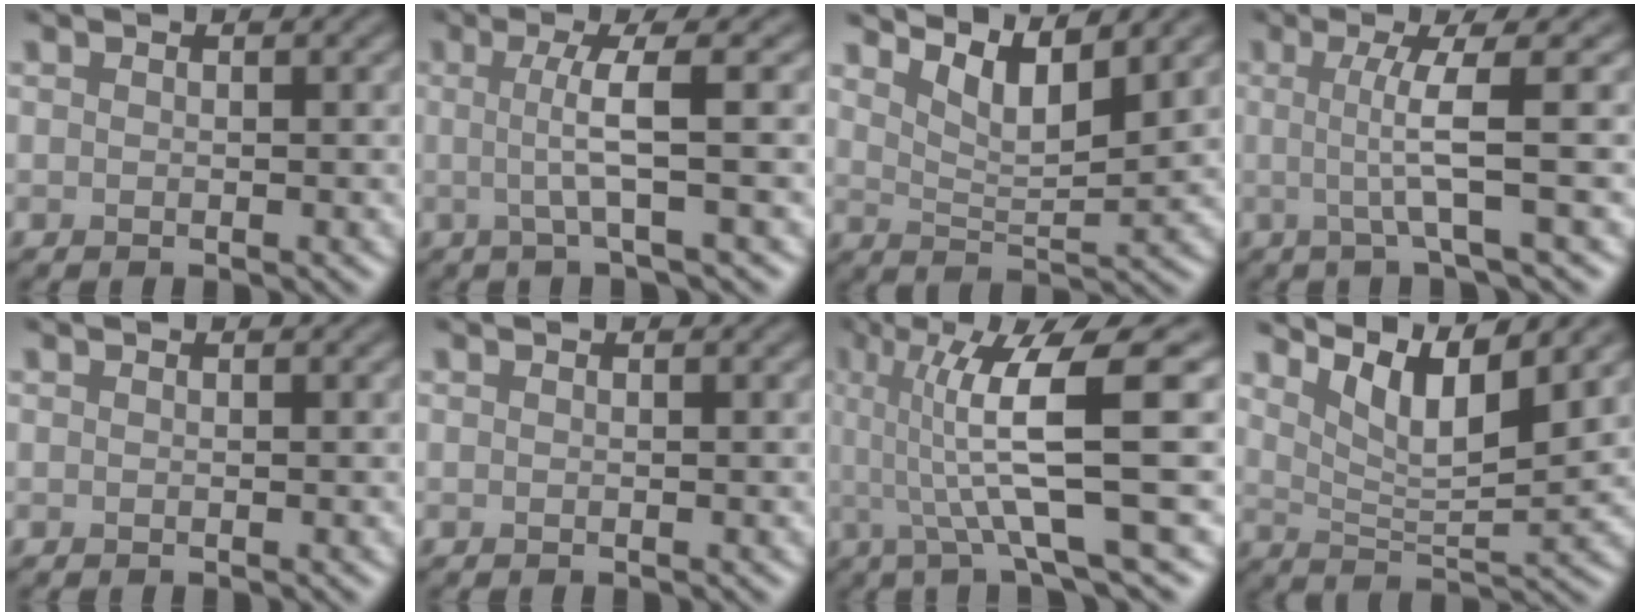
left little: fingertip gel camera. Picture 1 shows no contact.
{"total": 3.9, "force": [0.1, 0.6, 3.9], "torque": [-0.067, 0.000, -0.005]}
{"total": 4.4, "force": [3.3, 1.0, 2.7], "torque": [-0.054, -0.008, 0.060]}
{"total": 4.5, "force": [0.2, 0.6, 4.4], "torque": [-0.074, 0.000, -0.002]}
{"total": 0.0}
{"total": 0.0}
{"total": 8.8, "force": [1.0, 1.5, 8.6], "torque": [-0.130, 0.003, 0.014]}
{"total": 6.1, "force": [4.0, 1.4, 4.4], "torque": [-0.079, -0.005, 0.073]}